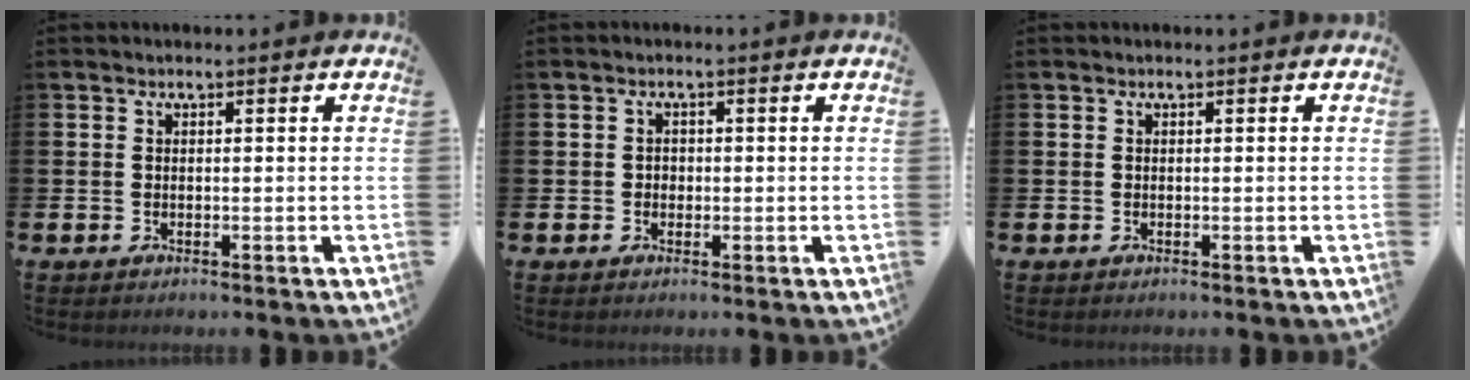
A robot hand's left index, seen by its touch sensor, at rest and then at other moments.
{"total": 1.1, "force": [-0.1, 1.1, 0.3], "torque": [0.002, 0.003, -0.006]}
{"total": 0.0}